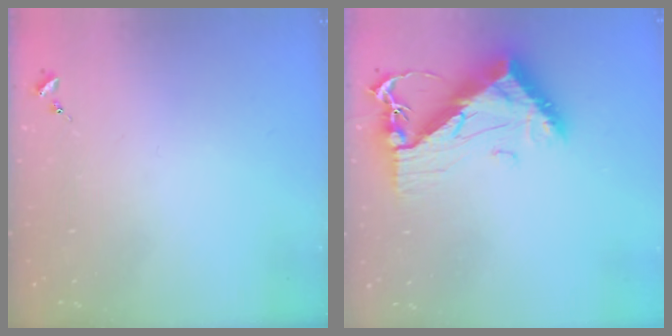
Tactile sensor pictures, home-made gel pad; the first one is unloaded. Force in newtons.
{"total": 12.5, "press": 12.4, "slide": 1.1}